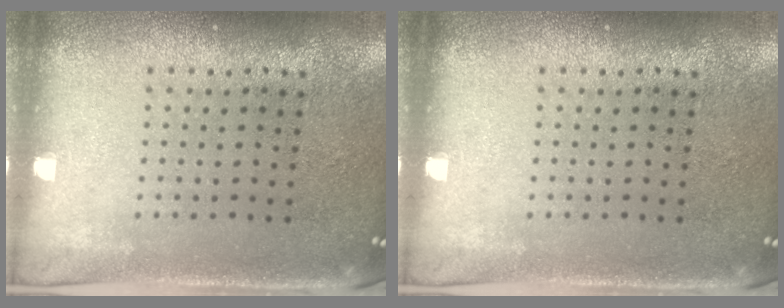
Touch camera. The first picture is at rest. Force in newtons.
{"total": 0.0}